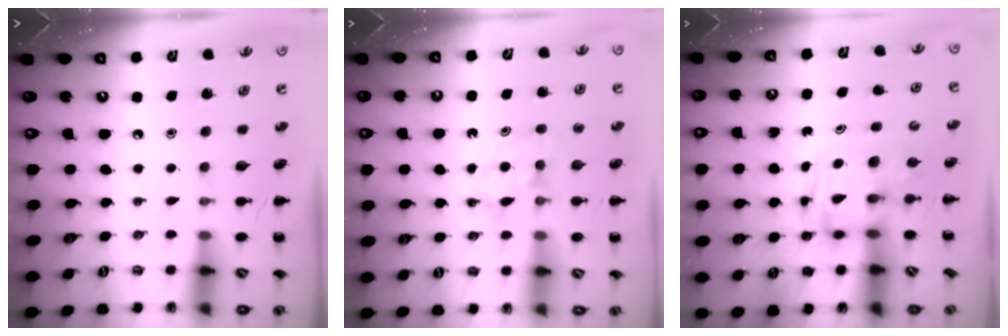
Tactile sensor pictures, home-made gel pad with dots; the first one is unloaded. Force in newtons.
{"total": 4.5, "press": 4.3, "slide": 1.3}
{"total": 2.7, "press": 2.7, "slide": 0.2}